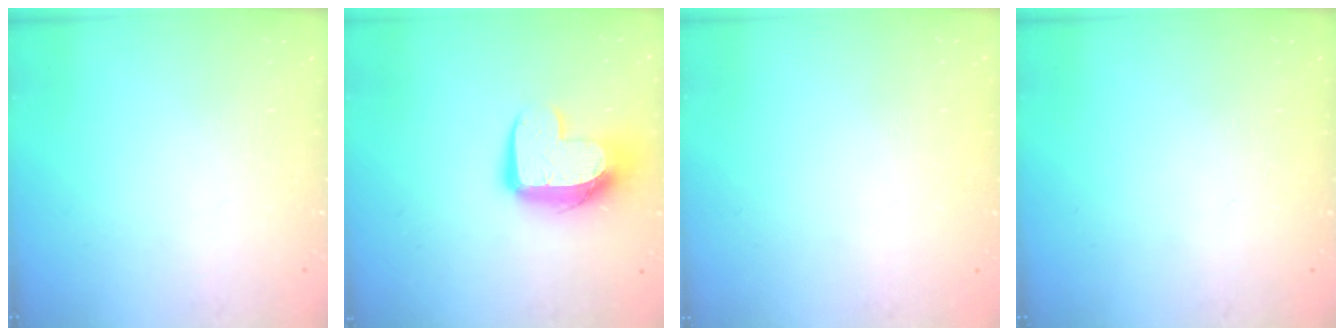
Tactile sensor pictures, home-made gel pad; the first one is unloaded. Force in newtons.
{"total": 11.9, "press": 11.8, "slide": 0.9}
{"total": 0.0}
{"total": 0.0}